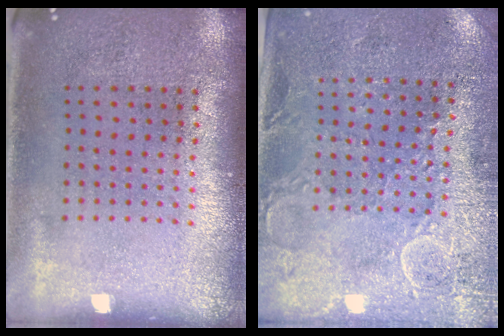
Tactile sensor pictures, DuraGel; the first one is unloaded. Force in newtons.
{"total": 2.8, "press": 2.7, "slide": 0.8}